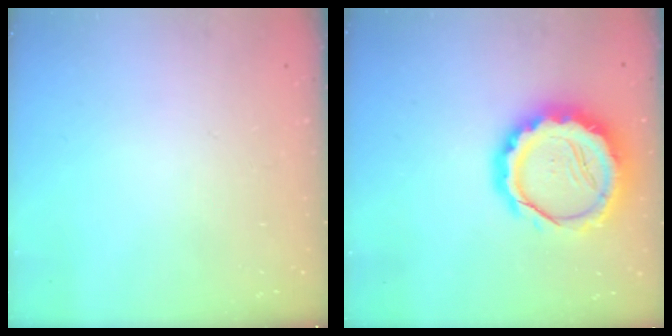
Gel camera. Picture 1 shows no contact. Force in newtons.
{"total": 16.8, "press": 16.4, "slide": 3.5}